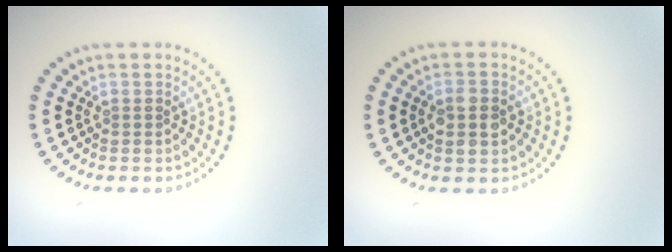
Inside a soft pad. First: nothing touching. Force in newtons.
{"total": 2.5, "press": 2.5, "slide": 0.2}